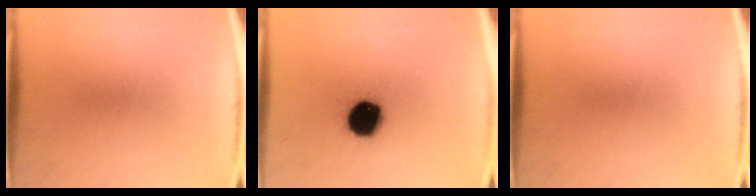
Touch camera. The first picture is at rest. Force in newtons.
{"total": 14.4}
{"total": 0.0}